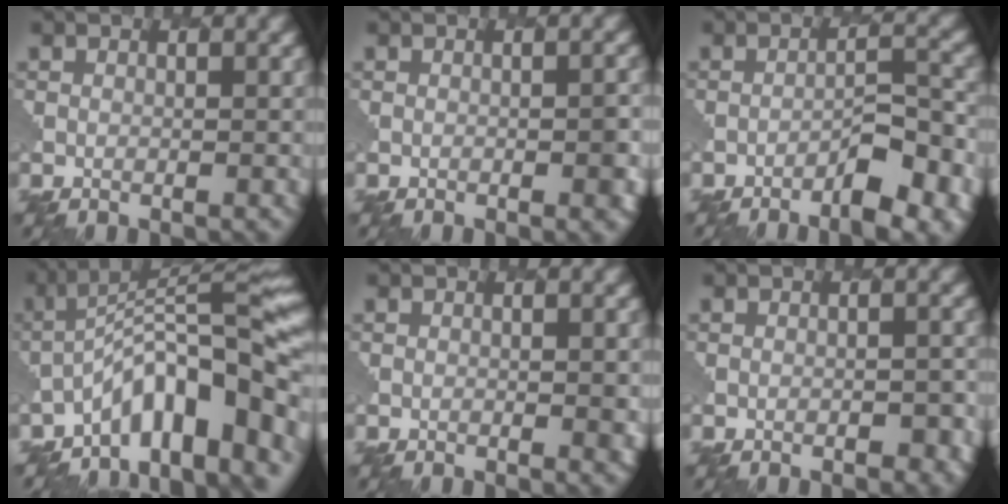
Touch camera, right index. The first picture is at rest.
{"total": 2.1, "force": [-0.5, 0.6, 1.9], "torque": [-0.019, 0.002, -0.004]}
{"total": 4.7, "force": [-3.0, 1.1, 3.4], "torque": [-0.052, 0.011, -0.045]}
{"total": 11.5, "force": [-5.7, 3.3, 9.4], "torque": [-0.127, 0.024, -0.098]}
{"total": 1.3, "force": [0.0, 0.3, 1.3], "torque": [-0.017, -0.001, 0.002]}
{"total": 2.1, "force": [-1.1, 1.1, 1.4], "torque": [-0.017, 0.012, -0.004]}